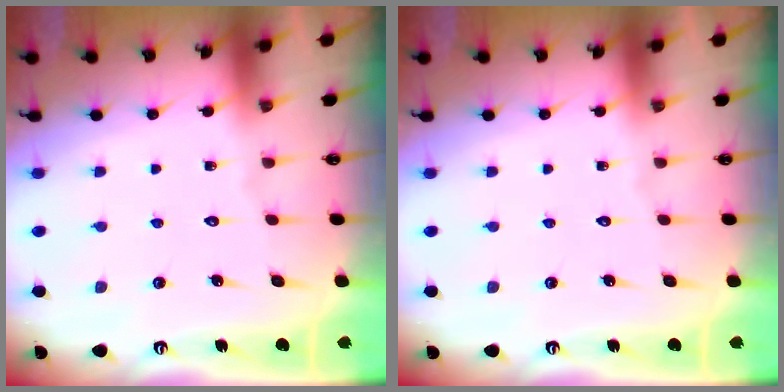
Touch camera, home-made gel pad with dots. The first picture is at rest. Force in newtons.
{"total": 0.0}